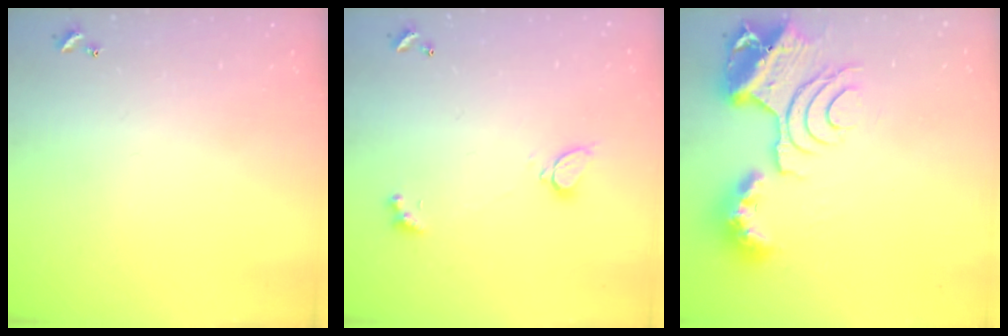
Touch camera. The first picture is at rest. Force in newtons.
{"total": 2.3, "press": 2.2, "slide": 0.7}
{"total": 14.3, "press": 14.2, "slide": 1.1}